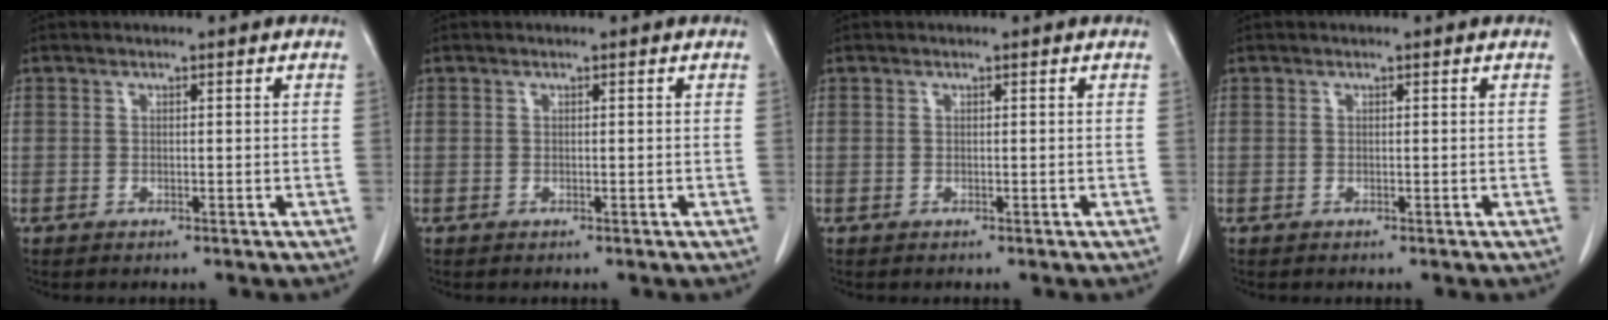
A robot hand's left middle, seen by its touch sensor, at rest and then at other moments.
{"total": 0.0}
{"total": 0.0}
{"total": 0.0}